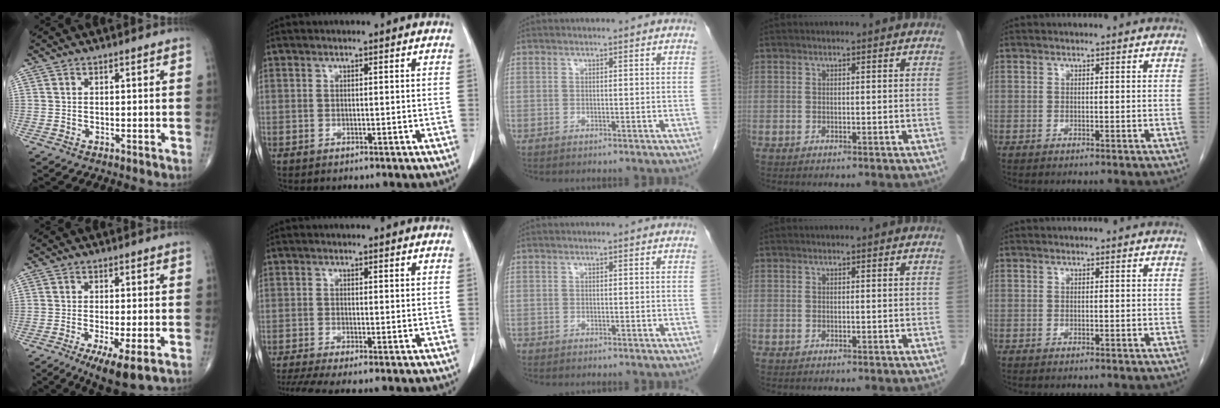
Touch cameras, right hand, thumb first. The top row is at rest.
{"thumb": {"total": 8.0, "force": [-4.2, 1.6, 6.7], "torque": [-0.110, -0.015, -0.066]}, "index": {"total": 4.9, "force": [-2.8, 1.1, 3.9], "torque": [-0.073, -0.006, -0.051]}, "middle": {"total": 0.6, "force": [-0.4, 0.4, 0.1], "torque": [-0.010, 0.002, -0.009]}}